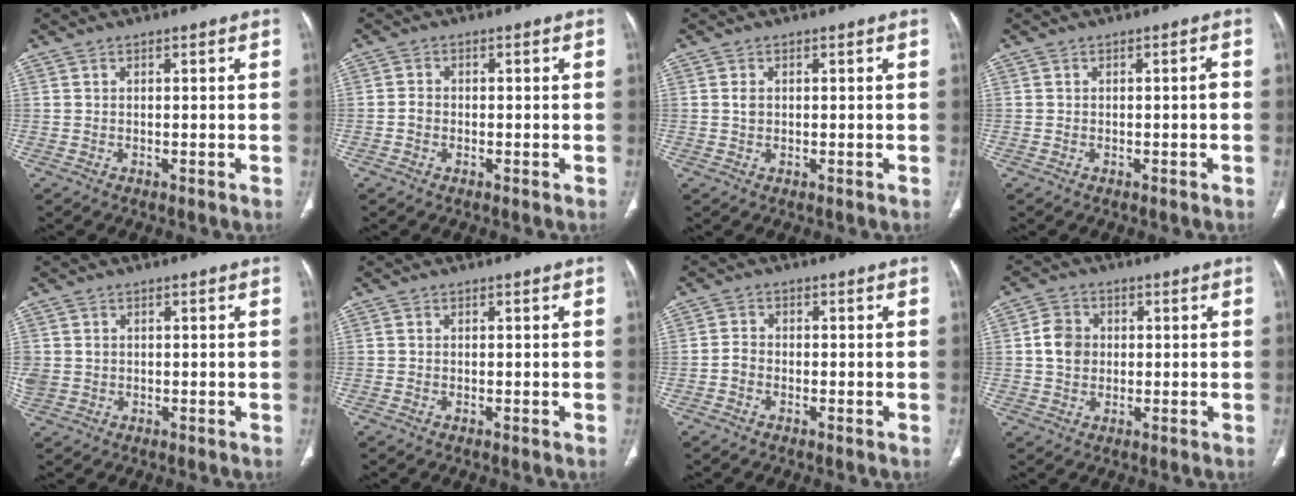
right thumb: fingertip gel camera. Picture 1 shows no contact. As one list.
[{"total": 1.7, "force": [-0.6, 1.4, 0.8], "torque": [-0.012, 0.005, -0.014]}, {"total": 1.2, "force": [0.1, 0.9, 0.8], "torque": [-0.015, 0.000, 0.003]}, {"total": 1.1, "force": [-0.3, 0.3, 1.0], "torque": [-0.016, 0.010, -0.005]}, {"total": 3.6, "force": [0.1, 3.1, 1.8], "torque": [-0.047, 0.009, 0.013]}, {"total": 0.0}, {"total": 2.3, "force": [-1.0, 1.7, 1.1], "torque": [-0.016, 0.009, -0.023]}, {"total": 5.6, "force": [0.3, 4.7, 2.9], "torque": [-0.041, 0.006, 0.002]}]